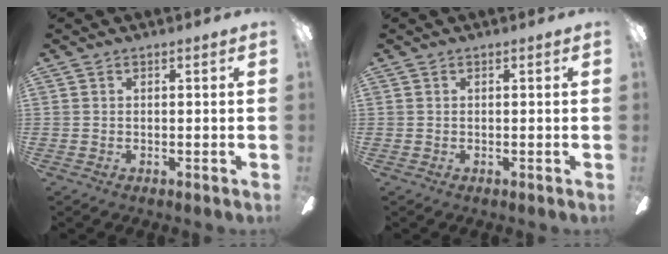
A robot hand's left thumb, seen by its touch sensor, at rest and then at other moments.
{"total": 0.0}